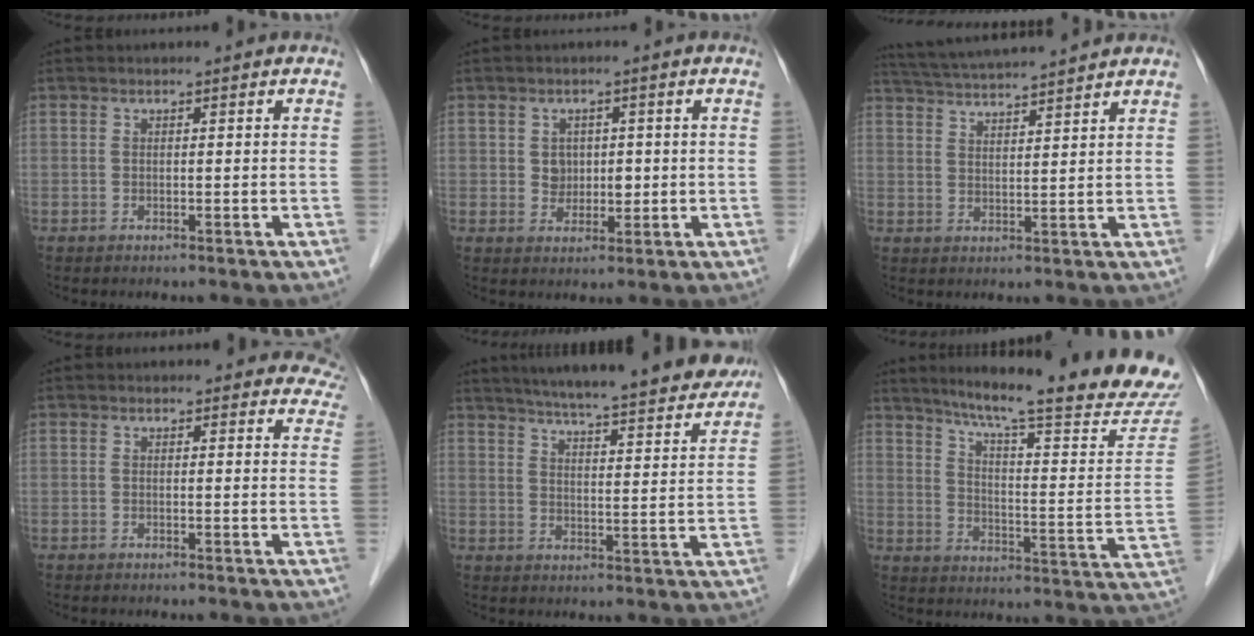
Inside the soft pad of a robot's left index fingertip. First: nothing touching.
{"total": 3.1, "force": [0.3, 2.7, 1.5], "torque": [-0.022, 0.006, 0.009]}
{"total": 11.4, "force": [10.5, -0.7, 4.3], "torque": [-0.085, 0.026, 0.161]}
{"total": 7.1, "force": [6.5, 2.8, 0.6], "torque": [0.039, -0.011, 0.033]}
{"total": 24.5, "force": [21.8, 2.5, 10.8], "torque": [-0.163, -0.022, 0.279]}
{"total": 23.1, "force": [19.9, 0.7, 11.6], "torque": [-0.166, -0.050, 0.256]}